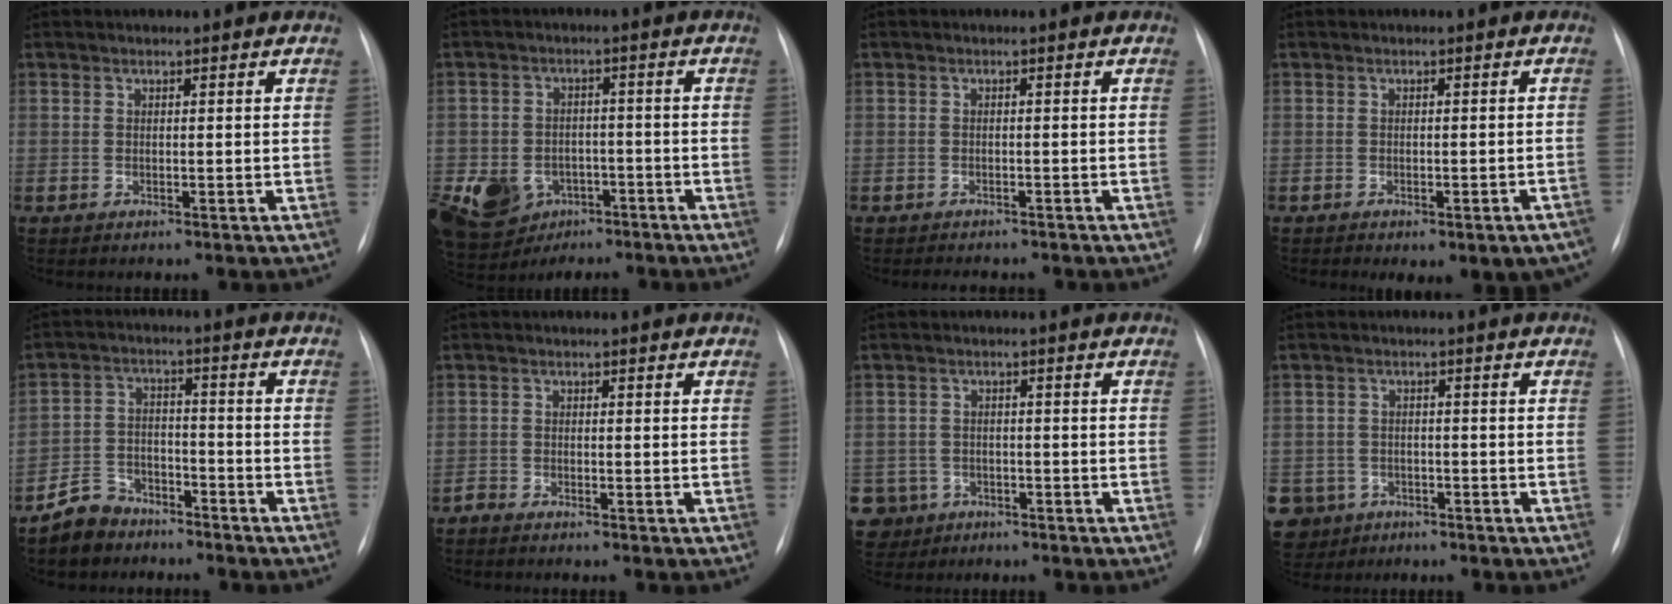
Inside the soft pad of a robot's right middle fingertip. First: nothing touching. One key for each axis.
{"total": 15.4, "fx": -7.2, "fy": 11.9, "fz": 6.6, "tx": -0.180, "ty": 0.007, "tz": -0.104}
{"total": 4.2, "fx": -3.6, "fy": 1.6, "fz": 1.3, "tx": -0.021, "ty": -0.006, "tz": -0.043}
{"total": 9.2, "fx": -6.3, "fy": 3.4, "fz": 5.7, "tx": -0.064, "ty": 0.009, "tz": -0.072}
{"total": 6.5, "fx": -5.3, "fy": 3.8, "fz": 0.7, "tx": -0.021, "ty": 0.004, "tz": -0.098}
{"total": 1.5, "fx": -1.4, "fy": -0.1, "fz": 0.3, "tx": -0.012, "ty": -0.006, "tz": -0.023}
{"total": 7.6, "fx": -4.0, "fy": 6.4, "fz": 0.7, "tx": -0.035, "ty": 0.005, "tz": -0.062}
{"total": 11.1, "fx": -5.8, "fy": 9.1, "fz": 2.5, "tx": -0.097, "ty": -0.003, "tz": -0.087}